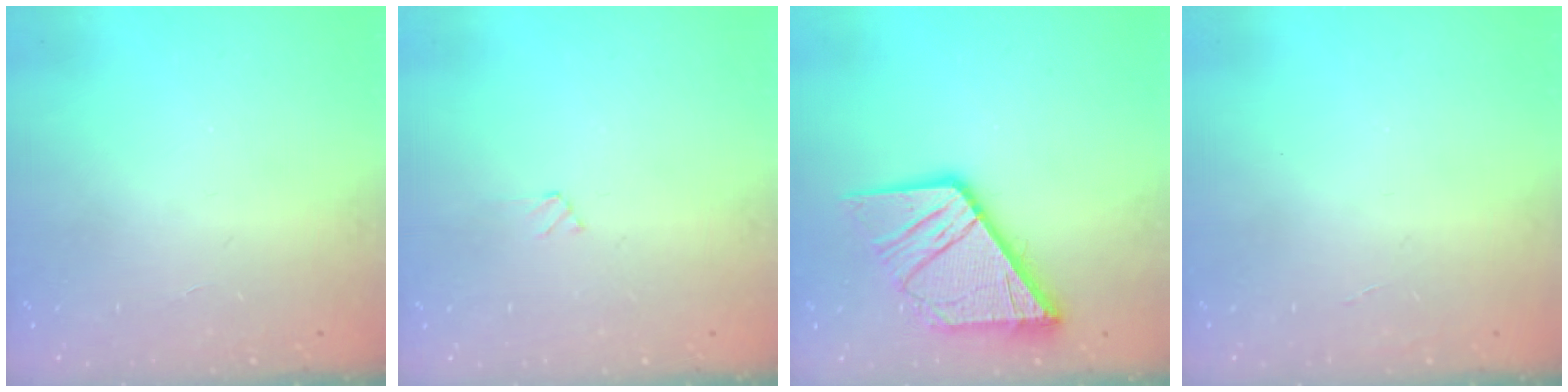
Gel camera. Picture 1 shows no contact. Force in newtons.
{"total": 2.7, "press": 2.7, "slide": 0.3}
{"total": 15.0, "press": 14.8, "slide": 1.9}
{"total": 0.0}